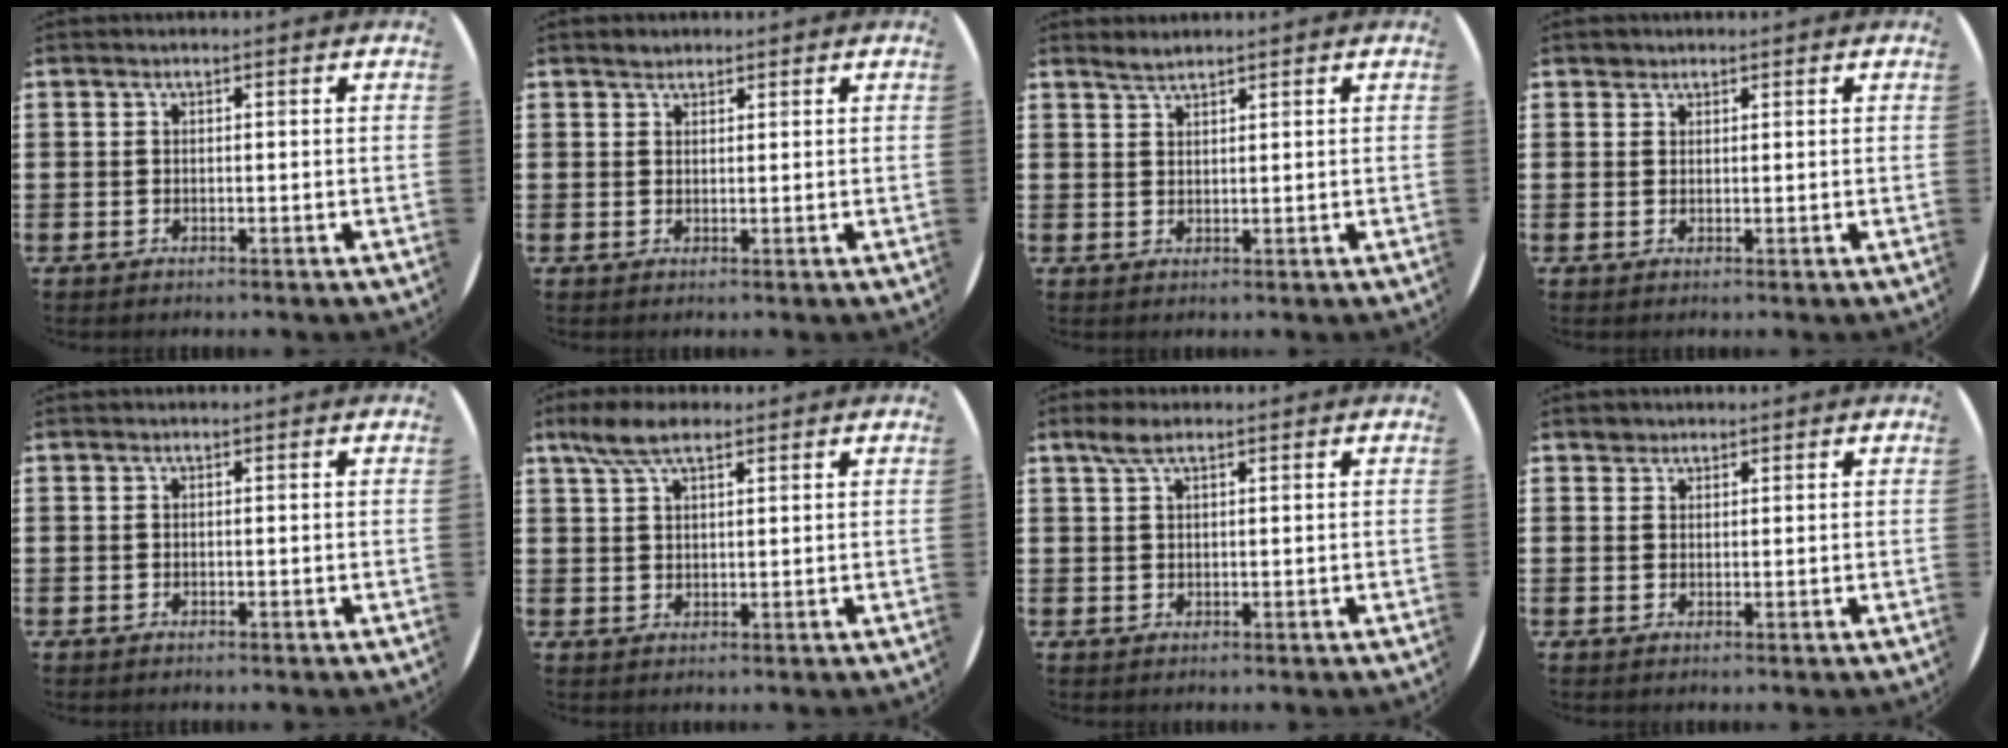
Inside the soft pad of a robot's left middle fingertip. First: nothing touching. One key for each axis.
{"total": 1.3, "fx": 1.2, "fy": 0.4, "fz": 0.0, "tx": 0.008, "ty": 0.000, "tz": 0.022}
{"total": 1.7, "fx": 1.7, "fy": 0.1, "fz": 0.3, "tx": -0.006, "ty": 0.002, "tz": 0.031}
{"total": 1.1, "fx": 1.0, "fy": 0.5, "fz": -0.1, "tx": 0.008, "ty": -0.001, "tz": 0.018}
{"total": 0.0}
{"total": 5.4, "fx": 3.9, "fy": 2.0, "fz": 3.2, "tx": -0.062, "ty": 0.000, "tz": 0.070}
{"total": 2.4, "fx": 1.7, "fy": 0.7, "fz": 1.5, "tx": -0.032, "ty": 0.007, "tz": 0.029}
{"total": 1.4, "fx": 1.2, "fy": 0.7, "fz": -0.1, "tx": 0.009, "ty": 0.000, "tz": 0.023}